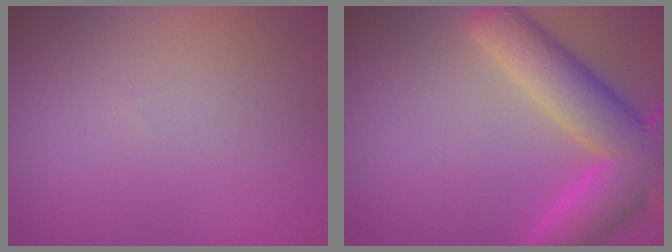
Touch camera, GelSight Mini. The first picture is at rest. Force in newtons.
{"total": 8.8, "press": 8.8, "slide": 0.5}